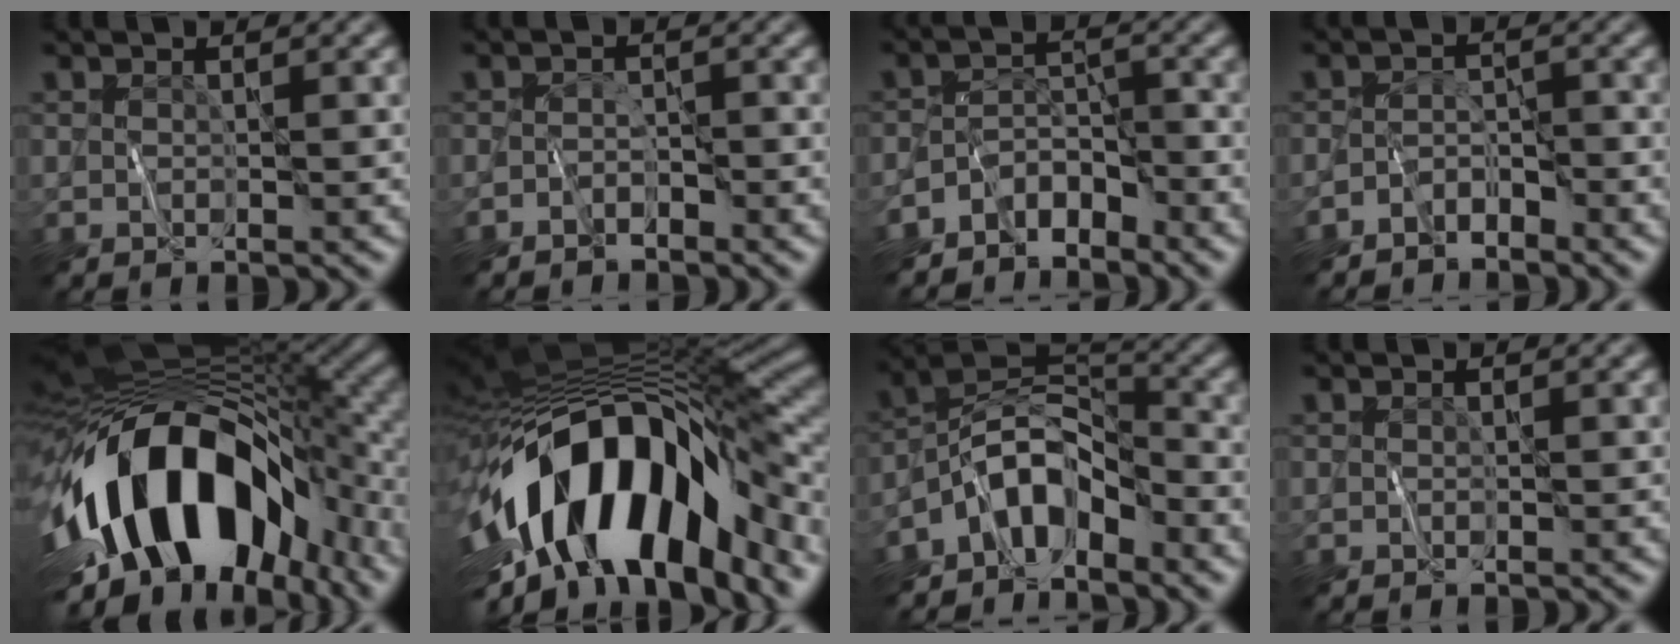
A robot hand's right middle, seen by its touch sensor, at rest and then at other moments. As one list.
[{"total": 1.3, "force": [-1.2, 0.5, 0.3], "torque": [-0.001, 0.010, -0.024]}, {"total": 4.4, "force": [-3.6, 2.0, 1.3], "torque": [-0.009, -0.001, -0.069]}, {"total": 2.3, "force": [-2.1, 1.0, 0.3], "torque": [0.001, 0.007, -0.045]}, {"total": 16.8, "force": [-4.5, 9.3, 13.3], "torque": [-0.225, -0.002, -0.074]}, {"total": 16.2, "force": [-5.0, 7.3, 13.6], "torque": [-0.227, 0.008, -0.084]}, {"total": 6.0, "force": [-3.9, 3.0, 3.5], "torque": [-0.043, 0.008, -0.084]}, {"total": 0.0}]